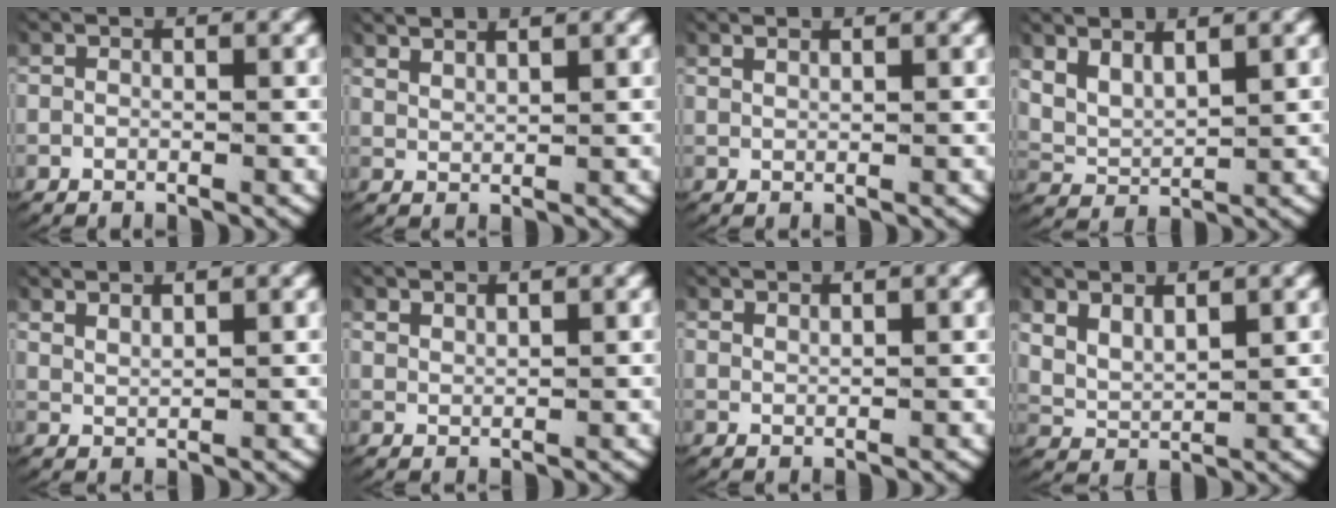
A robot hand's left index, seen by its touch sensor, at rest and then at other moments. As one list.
[{"total": 2.6, "force": [2.6, 0.1, 0.5], "torque": [-0.018, -0.002, 0.051]}, {"total": 1.2, "force": [1.1, -0.3, 0.1], "torque": [-0.007, -0.001, 0.025]}, {"total": 4.5, "force": [1.7, 3.5, 2.1], "torque": [-0.069, -0.009, 0.029]}, {"total": 2.1, "force": [2.0, 0.2, 0.5], "torque": [-0.019, -0.003, 0.044]}, {"total": 1.4, "force": [1.4, -0.1, 0.0], "torque": [-0.006, -0.004, 0.034]}, {"total": 1.4, "force": [1.3, -0.2, 0.1], "torque": [-0.005, -0.001, 0.029]}, {"total": 4.0, "force": [1.5, 3.2, 1.8], "torque": [-0.060, -0.012, 0.027]}]